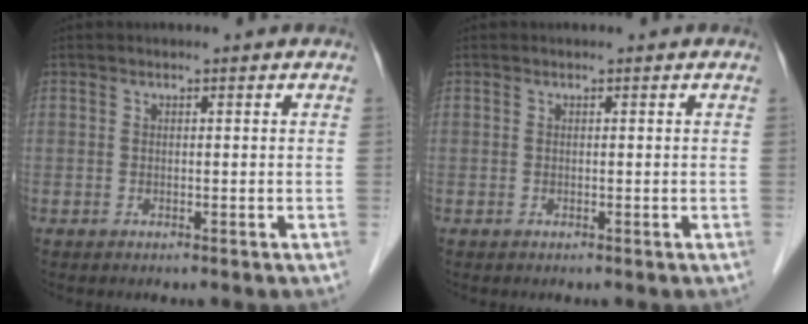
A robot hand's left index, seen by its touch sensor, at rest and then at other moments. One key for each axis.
{"total": 0.0}